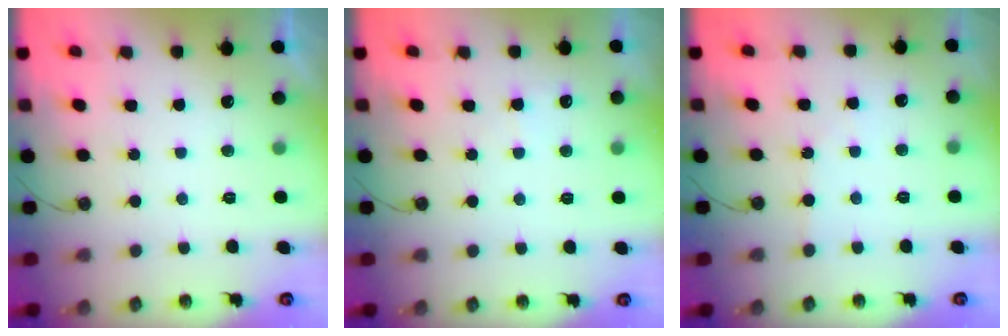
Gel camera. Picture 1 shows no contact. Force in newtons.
{"total": 3.5, "press": 3.4, "slide": 0.4}
{"total": 2.6, "press": 2.6, "slide": 0.3}